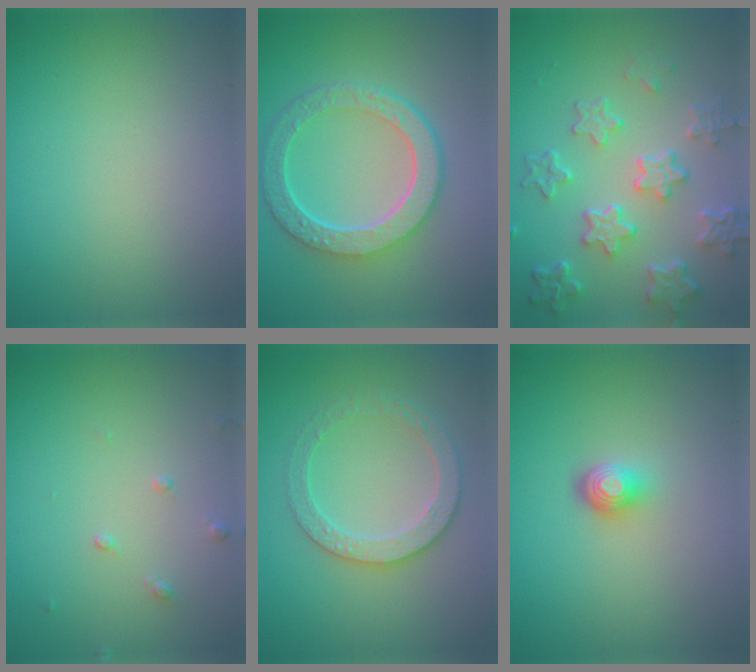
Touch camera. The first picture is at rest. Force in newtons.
{"total": 6.8, "press": 5.3, "slide": 4.3}
{"total": 6.2, "press": 4.8, "slide": 4.0}
{"total": 1.1, "press": 1.1, "slide": 0.2}
{"total": 3.3, "press": 3.2, "slide": 0.9}
{"total": 2.3, "press": 1.5, "slide": 1.7}